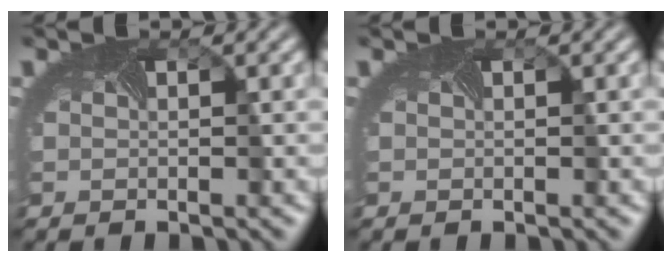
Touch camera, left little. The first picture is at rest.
{"total": 0.0}